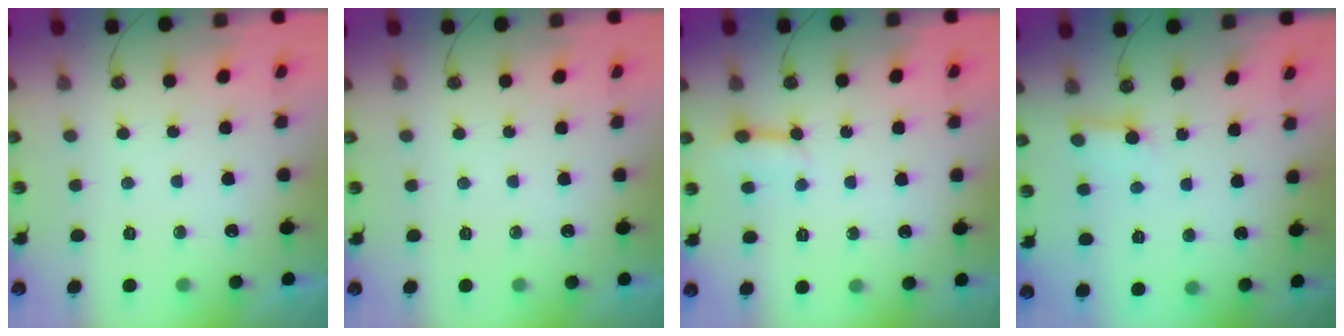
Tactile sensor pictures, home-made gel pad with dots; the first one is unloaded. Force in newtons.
{"total": 0.0}
{"total": 3.0, "press": 2.9, "slide": 0.6}
{"total": 2.5, "press": 2.5, "slide": 0.2}